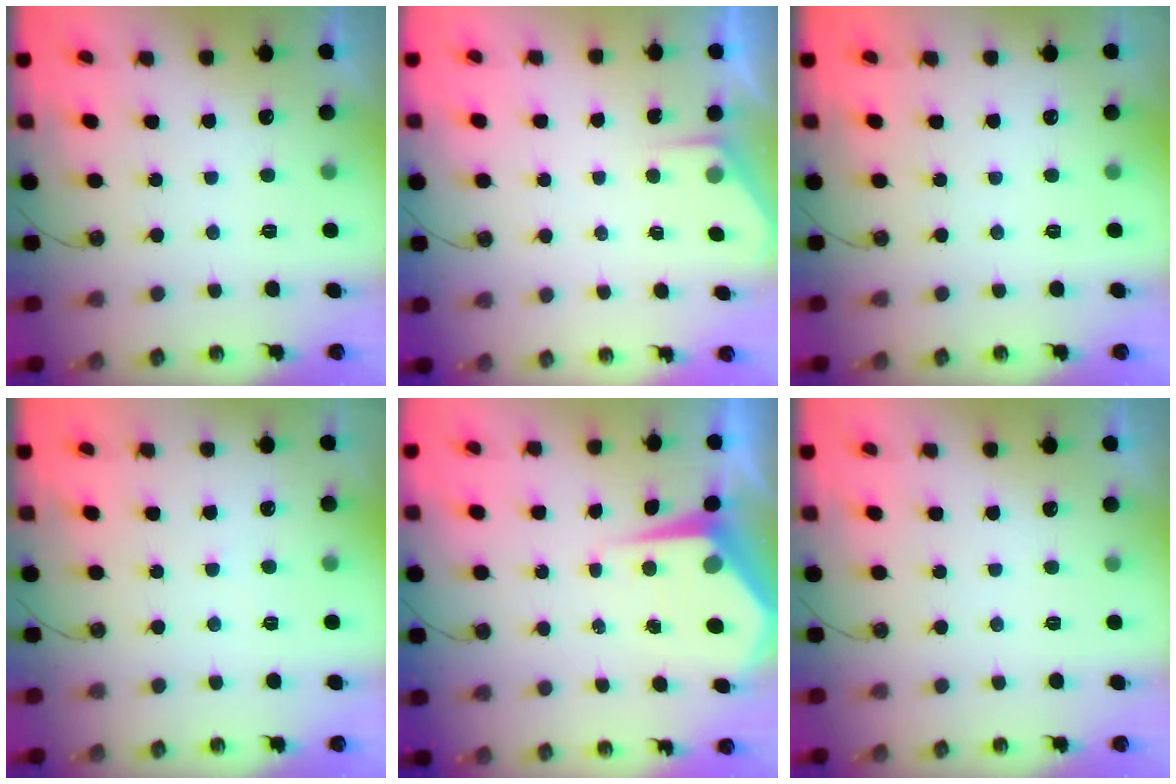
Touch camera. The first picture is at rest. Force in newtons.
{"total": 2.2, "press": 2.2, "slide": 0.3}
{"total": 0.0}
{"total": 4.2, "press": 4.2, "slide": 0.6}
{"total": 6.1, "press": 6.0, "slide": 0.4}
{"total": 0.0}